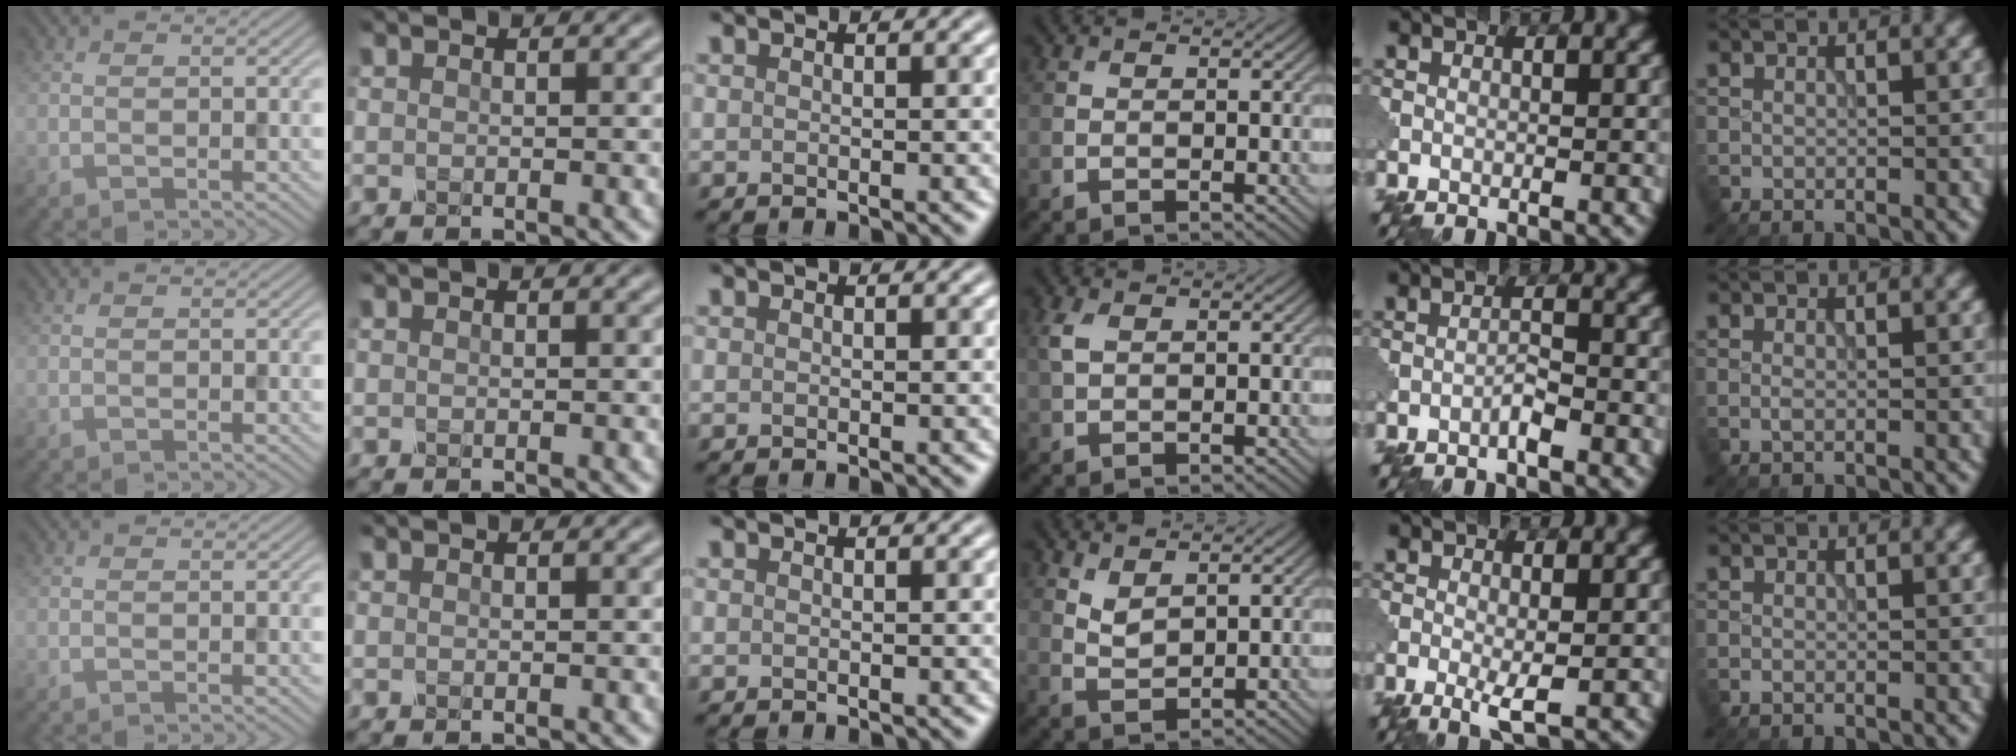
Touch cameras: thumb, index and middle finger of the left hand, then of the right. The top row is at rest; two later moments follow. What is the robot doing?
{"motion": "squeeze", "object": "clothespin"}